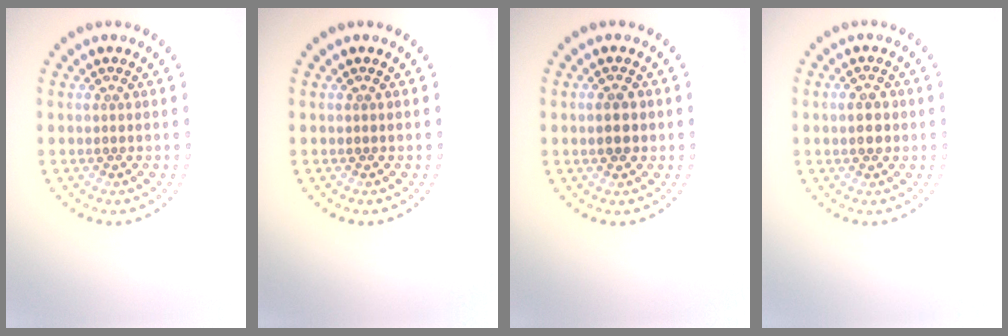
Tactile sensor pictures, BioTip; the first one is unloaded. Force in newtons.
{"total": 0.0}
{"total": 2.4, "press": 2.4, "slide": 0.0}
{"total": 2.5, "press": 2.5, "slide": 0.1}